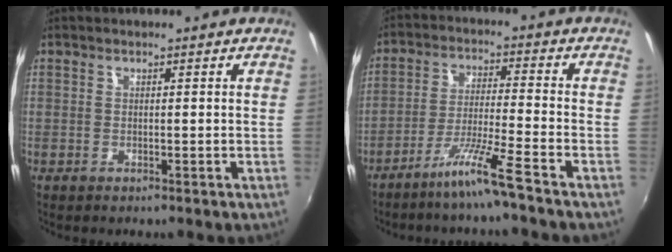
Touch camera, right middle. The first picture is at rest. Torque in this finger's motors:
{"motor_torque": [1.04, -1.10, 0.14, 0.12]}